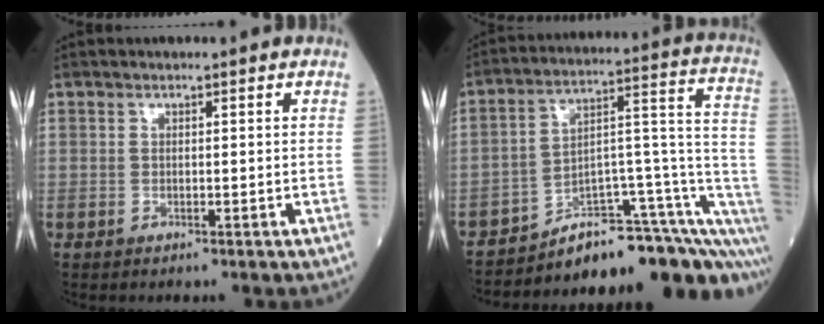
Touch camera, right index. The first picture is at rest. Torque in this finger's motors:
{"motor_torque": [0.03, -0.67, 0.21, 0.06]}